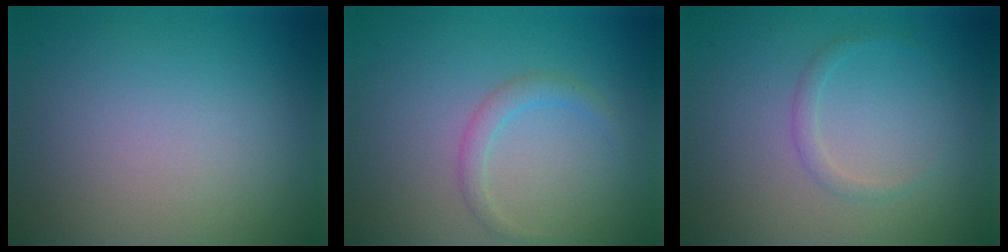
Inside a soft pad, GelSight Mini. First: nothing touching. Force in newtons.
{"total": 1.5, "press": 1.5, "slide": 0.1}
{"total": 1.0, "press": 1.0, "slide": 0.1}